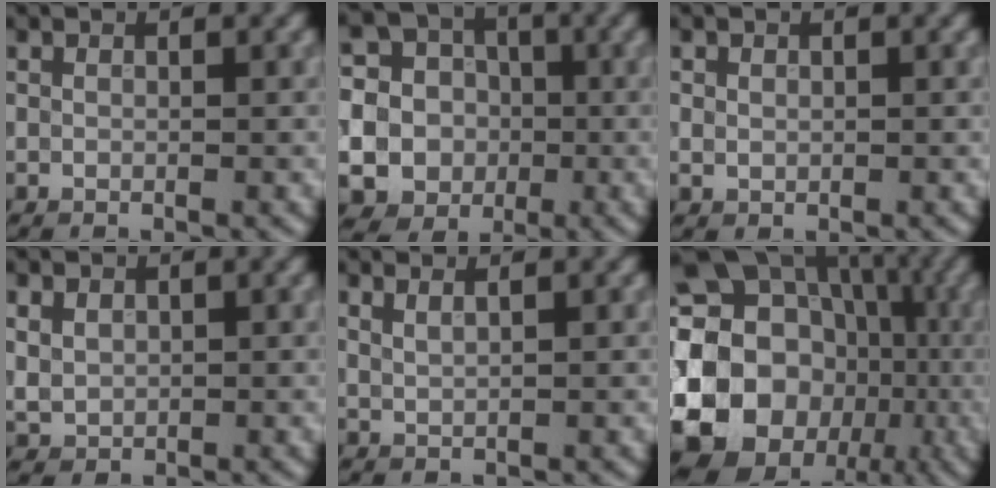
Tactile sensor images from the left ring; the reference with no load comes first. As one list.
[{"total": 18.0, "force": [-3.4, 17.2, 4.2], "torque": [-0.134, -0.001, -0.086]}, {"total": 0.9, "force": [0.2, 0.8, 0.3], "torque": [-0.005, -0.002, 0.004]}, {"total": 1.9, "force": [0.6, 1.6, 0.9], "torque": [-0.018, -0.003, 0.016]}, {"total": 2.0, "force": [1.4, 0.9, 1.2], "torque": [-0.005, -0.001, 0.010]}, {"total": 21.2, "force": [-2.8, 18.4, 10.2], "torque": [-0.174, -0.009, -0.085]}]